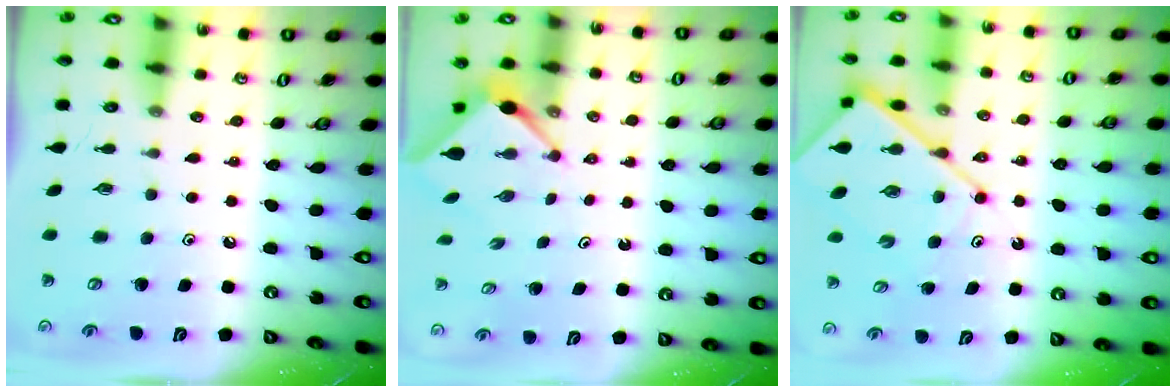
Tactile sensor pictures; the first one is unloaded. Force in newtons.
{"total": 2.6, "press": 2.6, "slide": 0.0}
{"total": 12.3, "press": 12.2, "slide": 1.3}